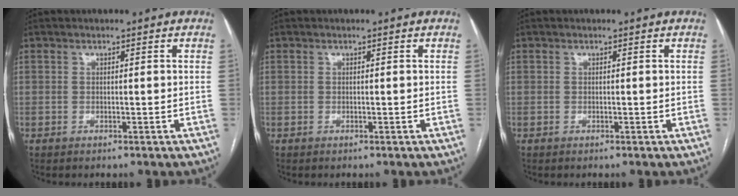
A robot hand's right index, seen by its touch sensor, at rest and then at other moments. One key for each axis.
{"total": 0.0}
{"total": 0.0}